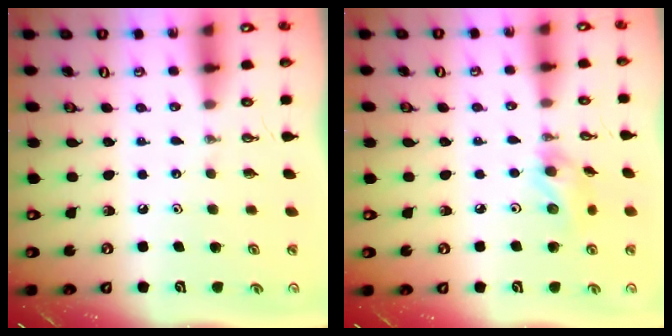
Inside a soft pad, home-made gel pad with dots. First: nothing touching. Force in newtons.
{"total": 9.4, "press": 9.3, "slide": 1.1}